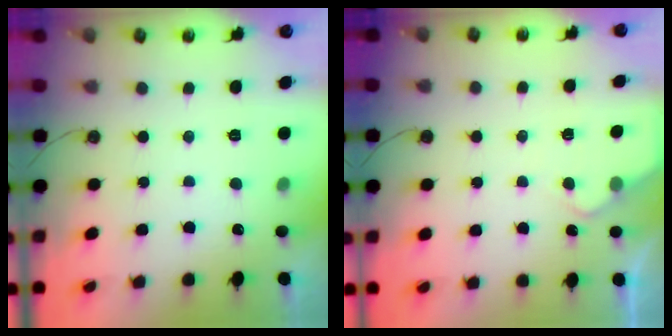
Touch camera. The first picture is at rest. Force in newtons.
{"total": 3.4, "press": 3.4, "slide": 0.4}